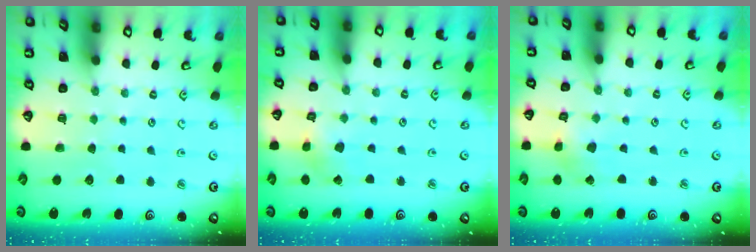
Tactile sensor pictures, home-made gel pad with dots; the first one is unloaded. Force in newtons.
{"total": 2.7, "press": 2.7, "slide": 0.2}
{"total": 2.1, "press": 2.1, "slide": 0.3}